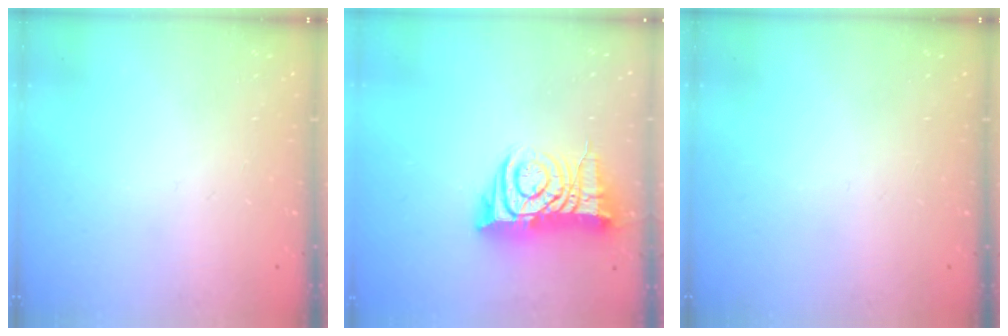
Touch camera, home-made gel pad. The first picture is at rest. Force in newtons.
{"total": 12.5, "press": 12.4, "slide": 1.3}
{"total": 0.0}